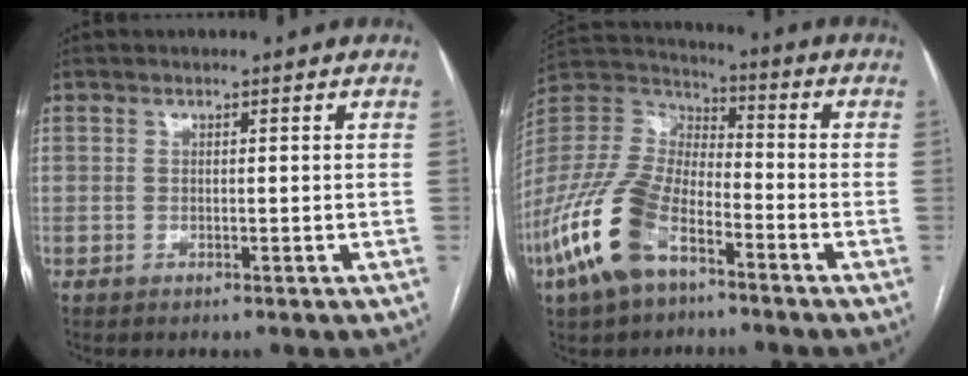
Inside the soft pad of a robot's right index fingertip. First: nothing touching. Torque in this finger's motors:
{"motor_torque": [1.58, -0.56, 1.05, 0.21]}